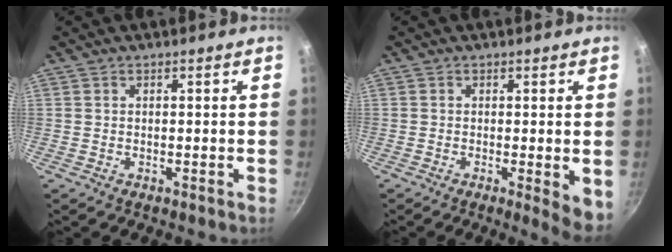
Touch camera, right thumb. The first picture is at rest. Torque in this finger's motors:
{"motor_torque": [-0.41, 0.71, -0.11, -0.32, -0.02]}